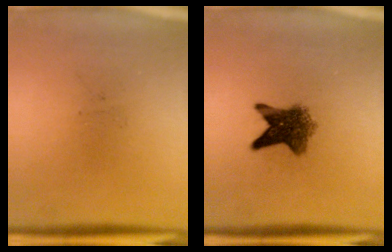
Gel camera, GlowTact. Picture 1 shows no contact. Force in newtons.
{"total": 6.3}